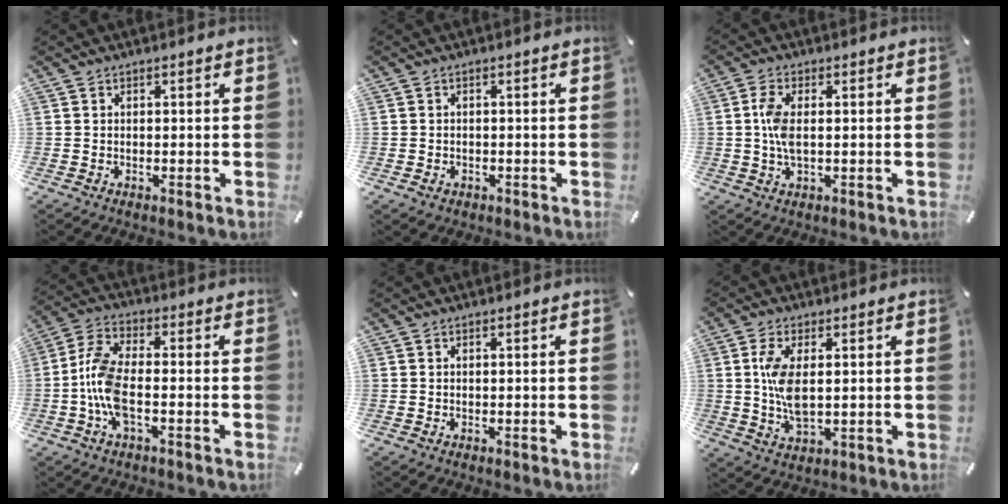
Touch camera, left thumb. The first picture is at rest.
{"total": 1.3, "force": [-0.5, 1.1, 0.4], "torque": [-0.010, 0.003, -0.012]}
{"total": 5.6, "force": [0.3, 2.4, 5.1], "torque": [-0.119, -0.002, 0.000]}
{"total": 9.1, "force": [-2.2, 3.9, 7.9], "torque": [-0.176, -0.006, -0.041]}
{"total": 0.0}
{"total": 8.0, "force": [1.0, 3.7, 7.0], "torque": [-0.154, -0.006, 0.012]}